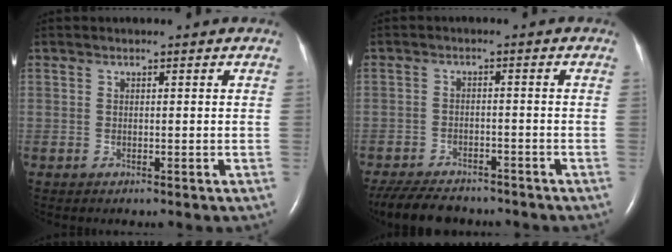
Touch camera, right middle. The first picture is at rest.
{"total": 10.8, "force": [-9.3, 3.6, 4.3], "torque": [-0.084, -0.013, -0.138]}